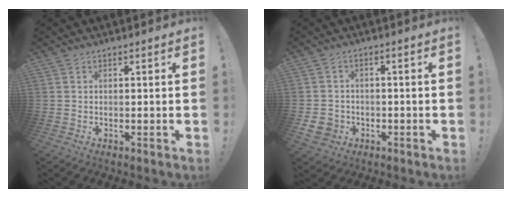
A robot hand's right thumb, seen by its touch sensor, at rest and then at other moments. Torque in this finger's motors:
{"motor_torque": [0.09, 0.13, 0.20, -0.12, -0.01]}